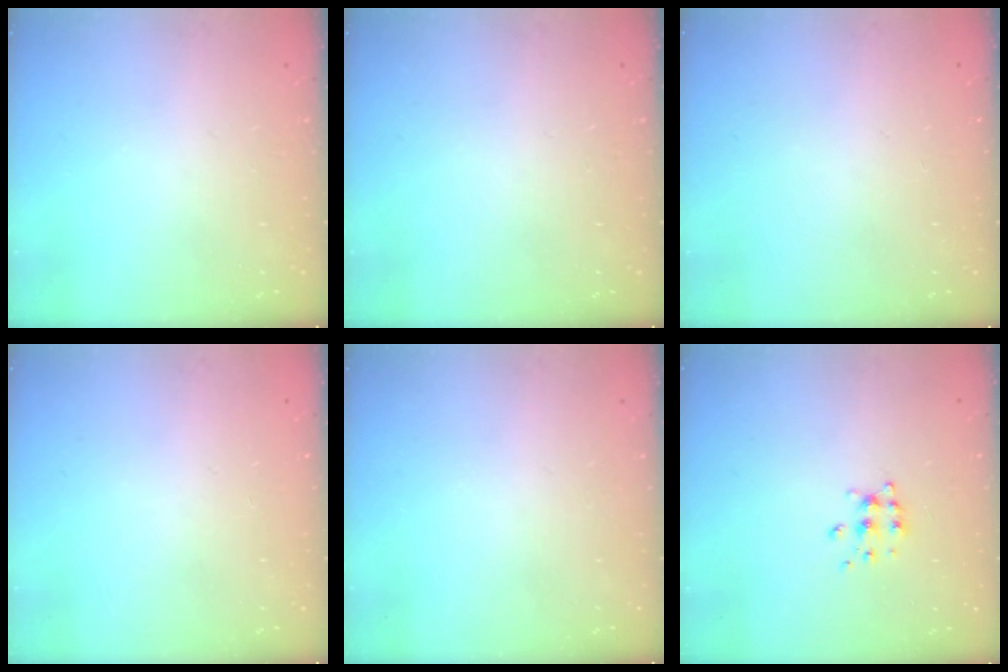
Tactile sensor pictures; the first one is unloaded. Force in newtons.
{"total": 0.0}
{"total": 0.6, "press": 0.5, "slide": 0.2}
{"total": 0.6, "press": 0.5, "slide": 0.2}
{"total": 0.0}
{"total": 6.4, "press": 6.3, "slide": 0.7}